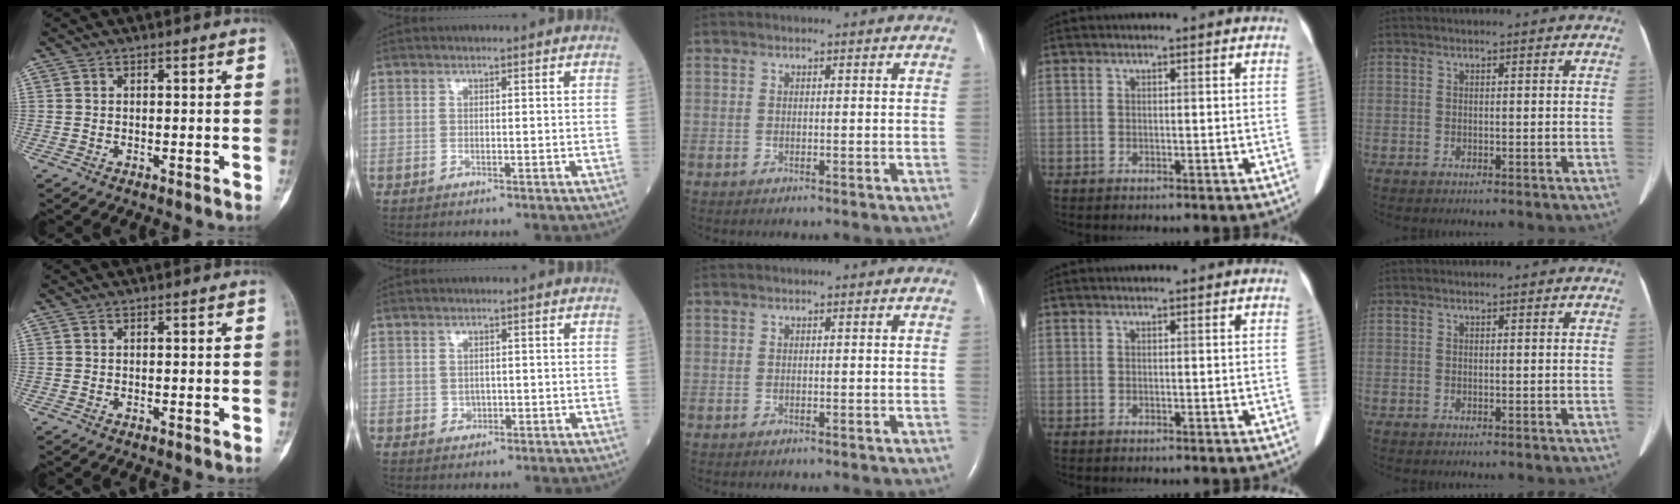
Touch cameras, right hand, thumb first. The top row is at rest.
{"index": {"total": 1.1, "force": [0.0, 1.0, 0.4], "torque": [-0.008, 0.002, 0.005]}}